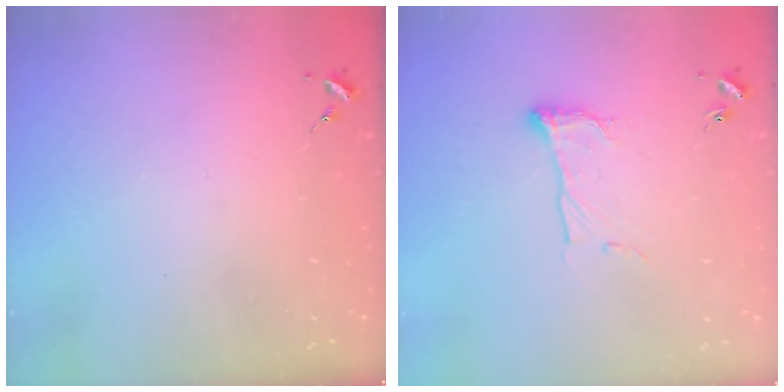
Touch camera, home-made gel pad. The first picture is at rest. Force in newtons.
{"total": 7.8, "press": 7.8, "slide": 0.1}